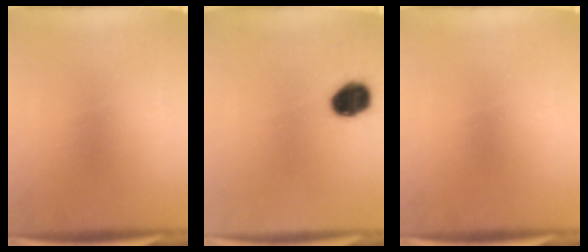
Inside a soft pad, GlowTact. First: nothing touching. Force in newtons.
{"total": 8.6}
{"total": 0.0}